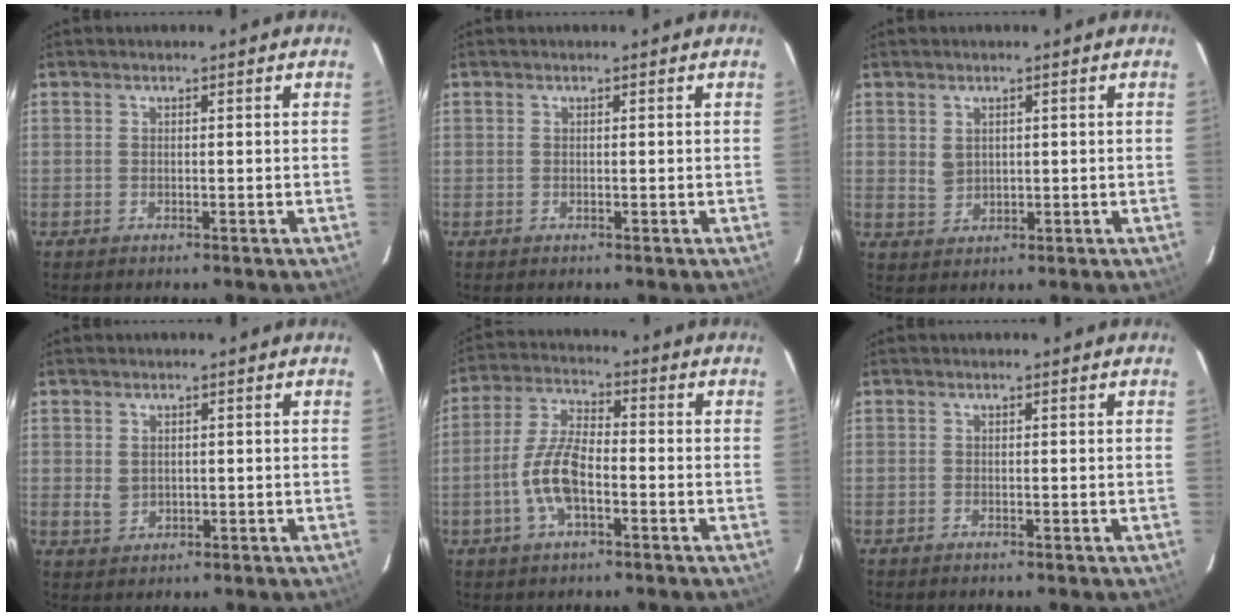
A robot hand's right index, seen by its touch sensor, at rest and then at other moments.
{"total": 0.0}
{"total": 2.9, "force": [1.0, 2.3, 1.3], "torque": [-0.019, 0.002, 0.026]}
{"total": 2.7, "force": [0.4, 2.2, 1.4], "torque": [-0.023, 0.001, 0.013]}
{"total": 9.2, "force": [-3.1, 3.6, 8.0], "torque": [-0.168, 0.006, -0.058]}
{"total": 0.0}